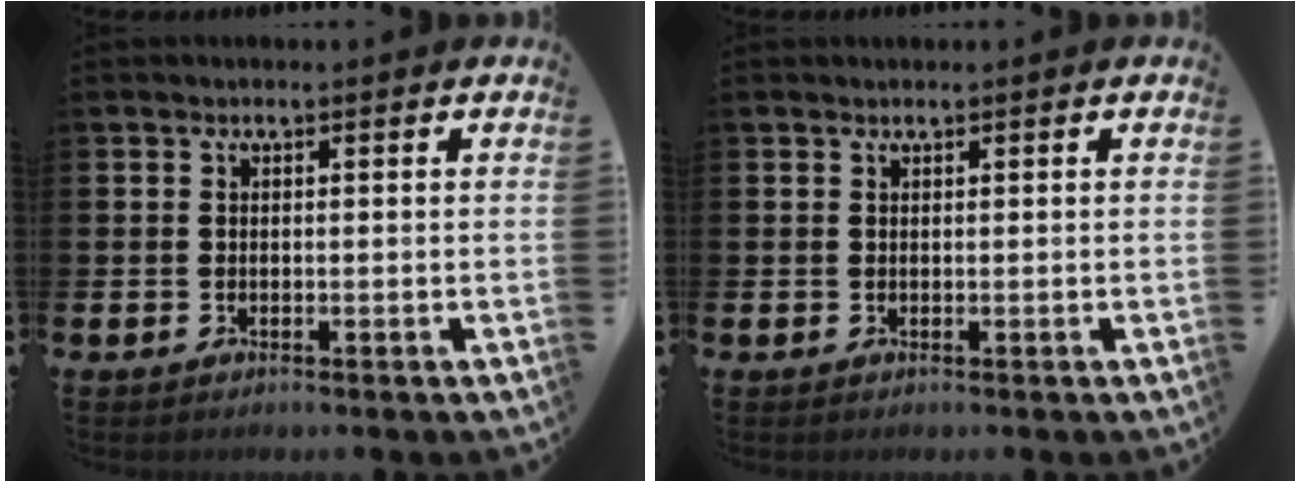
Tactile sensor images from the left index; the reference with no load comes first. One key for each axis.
{"total": 0.6, "fx": 0.6, "fy": 0.0, "fz": 0.0, "tx": 0.000, "ty": 0.000, "tz": 0.011}